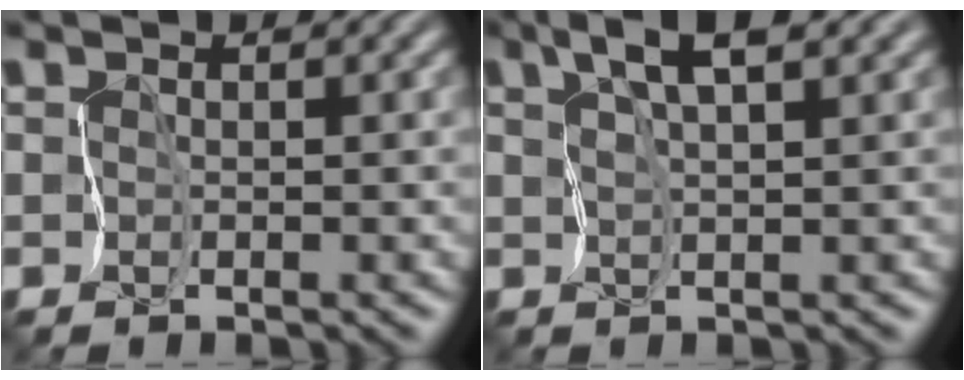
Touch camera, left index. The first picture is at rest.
{"total": 3.5, "force": [2.0, 0.6, 2.8], "torque": [-0.058, 0.005, 0.036]}